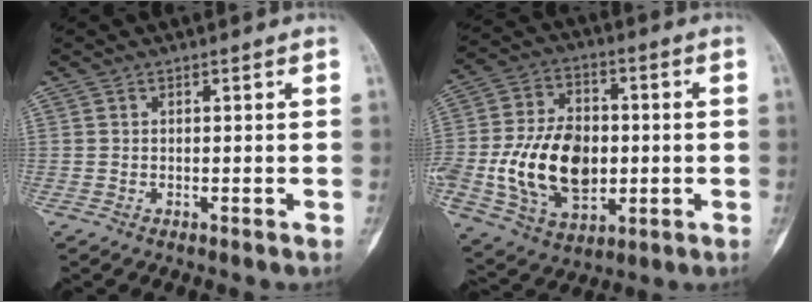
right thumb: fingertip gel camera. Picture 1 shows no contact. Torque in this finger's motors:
{"motor_torque": [2.43, 2.58, 1.01, -0.82, 0.26]}